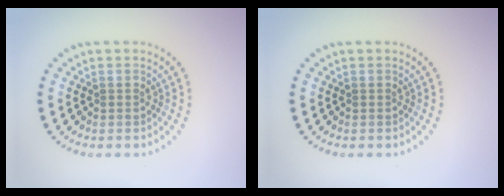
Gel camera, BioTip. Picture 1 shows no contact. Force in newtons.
{"total": 0.0}